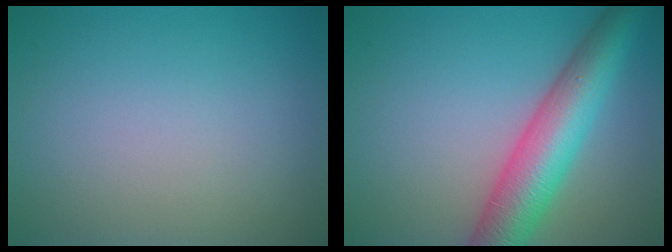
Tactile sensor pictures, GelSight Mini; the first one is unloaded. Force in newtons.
{"total": 7.7, "press": 7.7, "slide": 0.2}